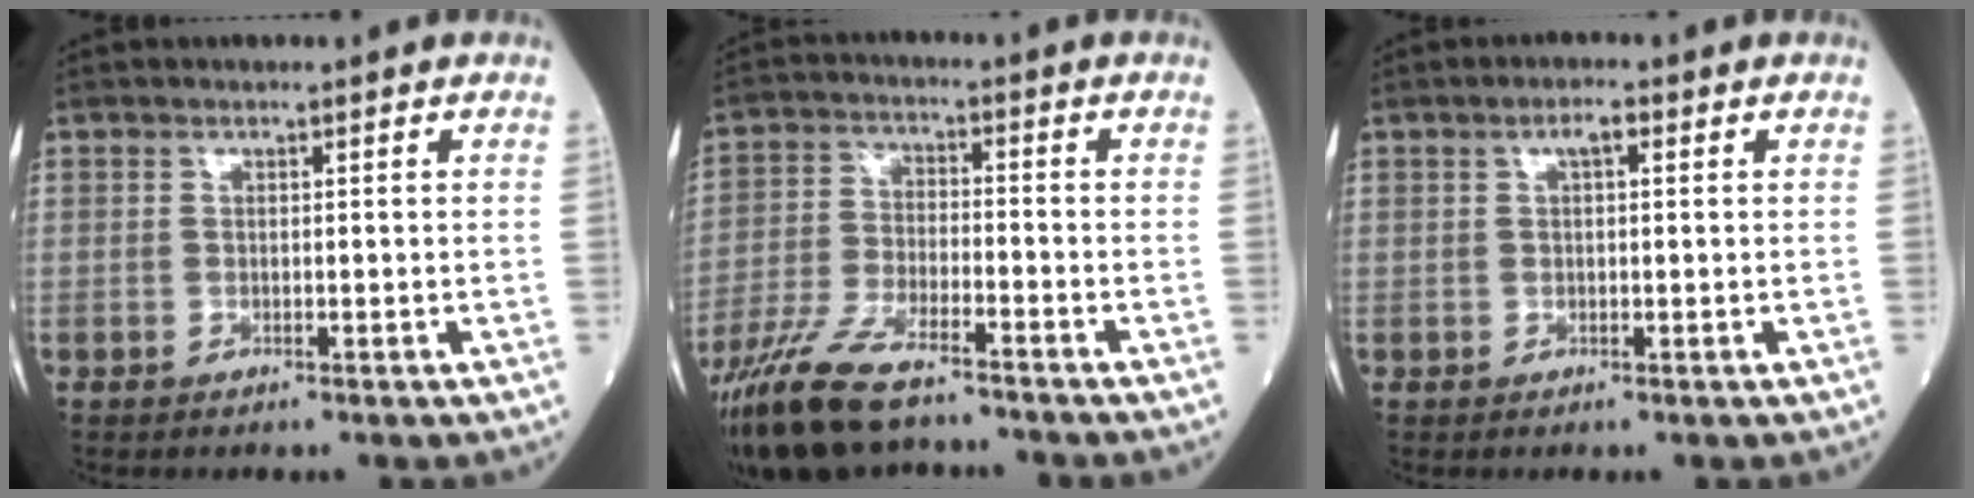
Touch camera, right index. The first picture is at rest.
{"total": 12.7, "force": [-9.9, 3.0, 7.3], "torque": [-0.155, -0.028, -0.184]}
{"total": 2.0, "force": [0.8, 0.6, 1.8], "torque": [-0.033, 0.008, 0.013]}